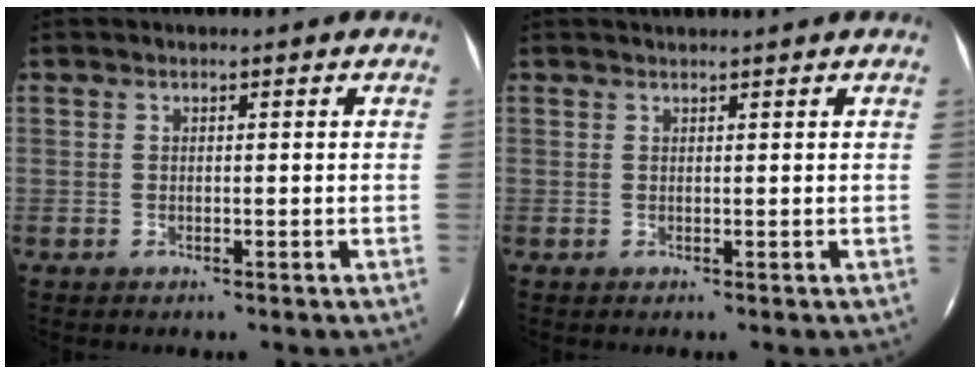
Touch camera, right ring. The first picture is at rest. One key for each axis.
{"total": 1.1, "fx": 1.0, "fy": -0.2, "fz": 0.2, "tx": -0.010, "ty": -0.002, "tz": 0.016}